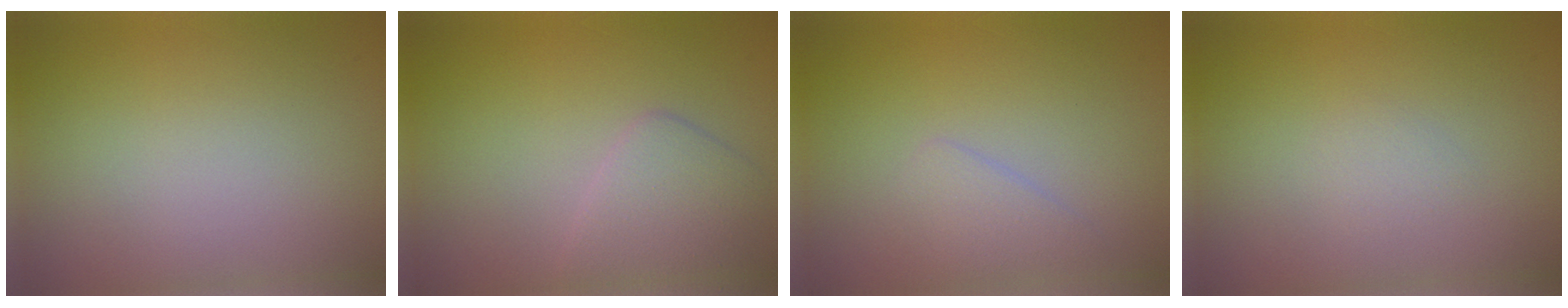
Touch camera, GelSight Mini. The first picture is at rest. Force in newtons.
{"total": 2.8, "press": 2.8, "slide": 0.2}
{"total": 1.7, "press": 1.7, "slide": 0.1}
{"total": 0.6, "press": 0.6, "slide": 0.1}